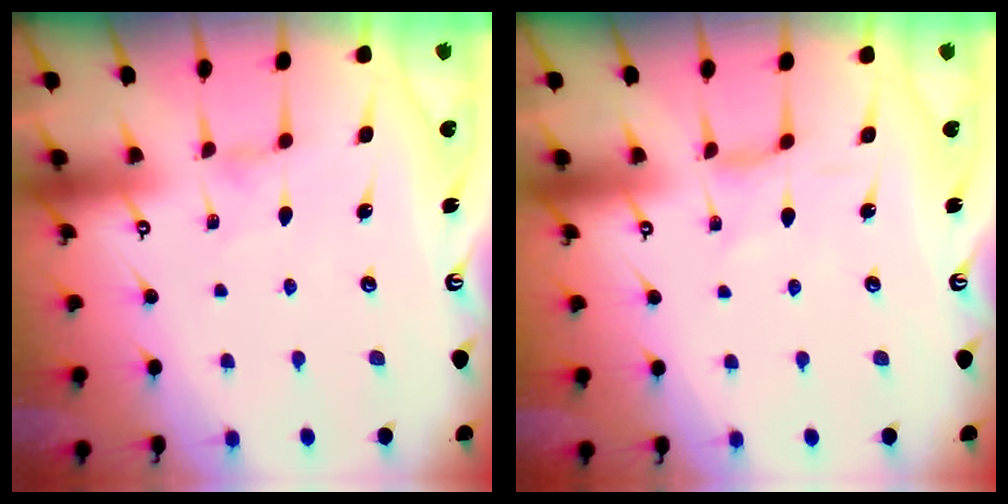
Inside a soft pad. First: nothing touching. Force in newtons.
{"total": 1.6, "press": 1.6, "slide": 0.1}